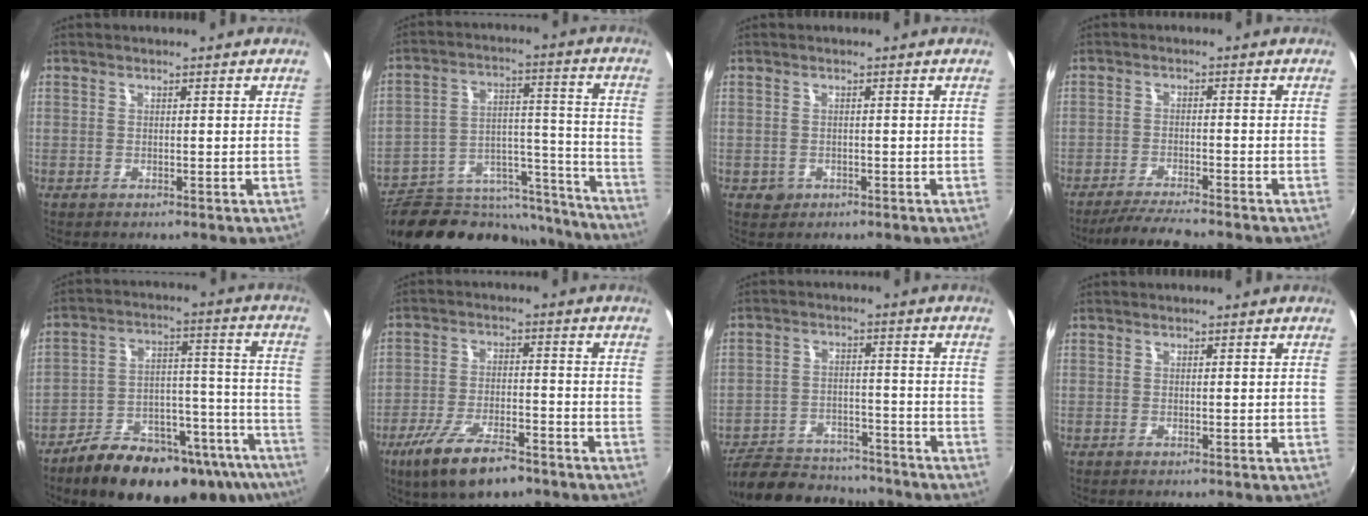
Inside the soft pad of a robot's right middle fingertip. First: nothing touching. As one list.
[{"total": 27.5, "force": [-23.0, 10.4, 10.9], "torque": [-0.189, 0.036, -0.308]}, {"total": 1.7, "force": [-0.6, 1.5, 0.4], "torque": [-0.009, -0.004, -0.006]}, {"total": 6.5, "force": [-5.9, 0.0, 2.8], "torque": [-0.072, -0.012, -0.102]}, {"total": 25.8, "force": [-18.3, 10.4, 15.0], "torque": [-0.221, 0.007, -0.242]}, {"total": 12.3, "force": [-8.3, 4.0, 8.2], "torque": [-0.179, -0.027, -0.145]}, {"total": 16.1, "force": [-14.0, 5.7, 5.5], "torque": [-0.134, 0.005, -0.202]}, {"total": 0.0}]